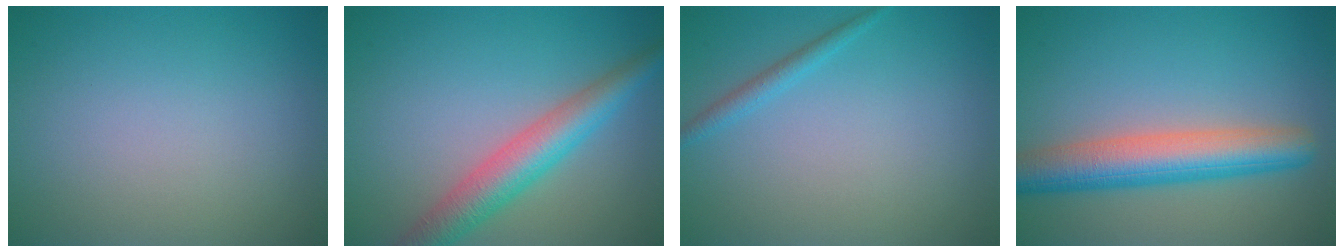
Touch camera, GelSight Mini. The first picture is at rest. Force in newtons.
{"total": 5.2, "press": 5.2, "slide": 0.1}
{"total": 1.3, "press": 1.3, "slide": 0.1}
{"total": 6.6, "press": 6.6, "slide": 0.1}